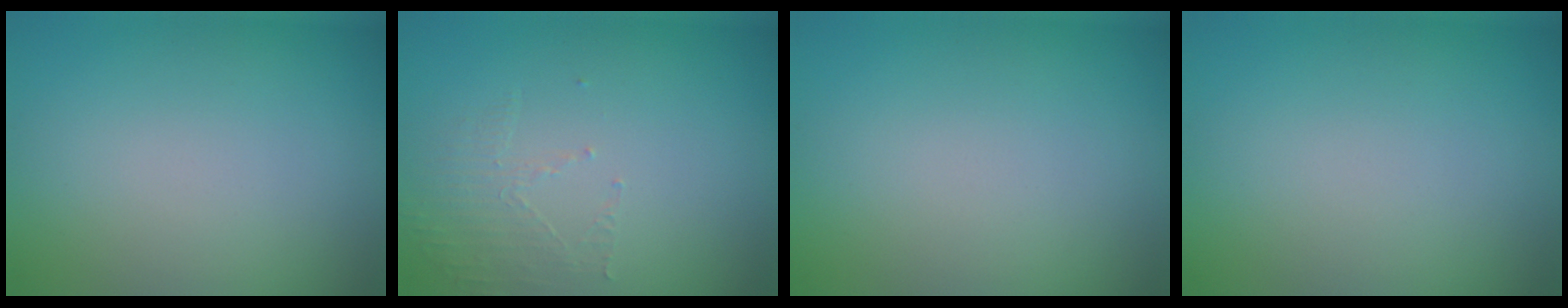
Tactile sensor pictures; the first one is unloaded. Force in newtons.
{"total": 1.5, "press": 0.5, "slide": 1.4}
{"total": 0.0}
{"total": 0.0}